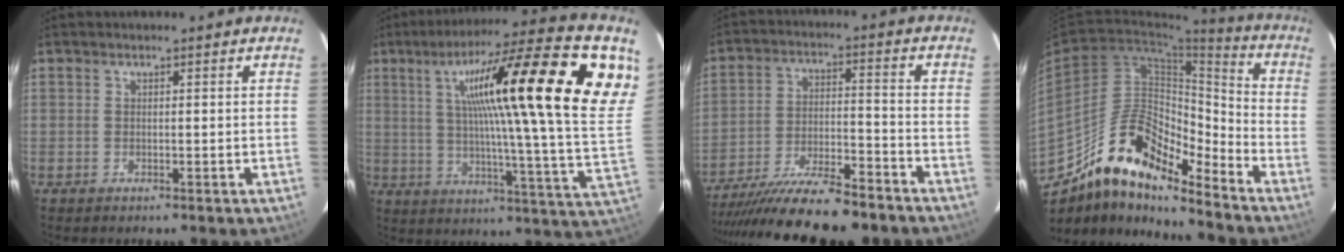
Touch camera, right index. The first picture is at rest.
{"total": 29.4, "force": [11.0, 1.0, 27.3], "torque": [-0.330, 0.026, 0.155]}
{"total": 16.0, "force": [-14.0, 1.7, 7.6], "torque": [-0.138, -0.008, -0.233]}
{"total": 15.7, "force": [-12.2, 5.4, 8.3], "torque": [-0.140, 0.050, -0.212]}